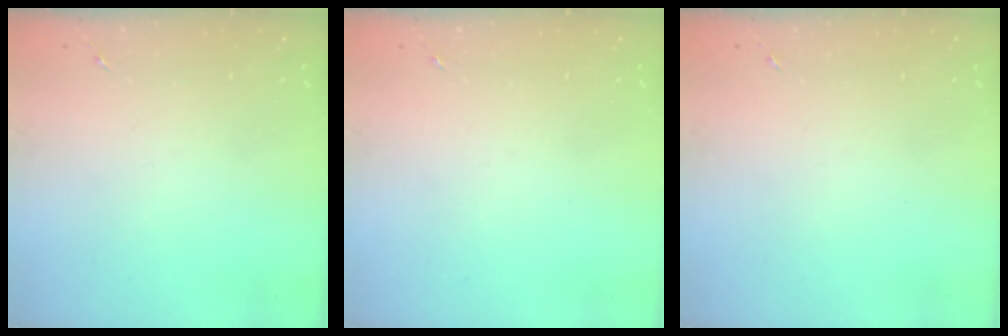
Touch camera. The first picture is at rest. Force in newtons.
{"total": 0.0}
{"total": 0.0}